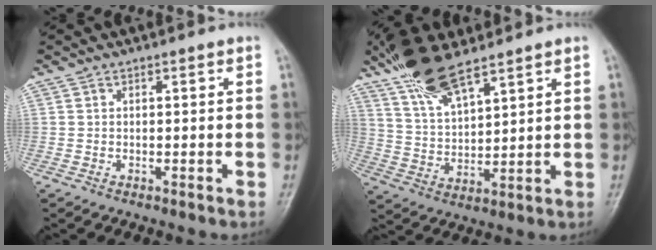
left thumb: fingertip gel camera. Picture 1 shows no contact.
{"total": 11.5, "force": [8.8, 3.2, 6.7], "torque": [-0.123, -0.035, 0.180]}